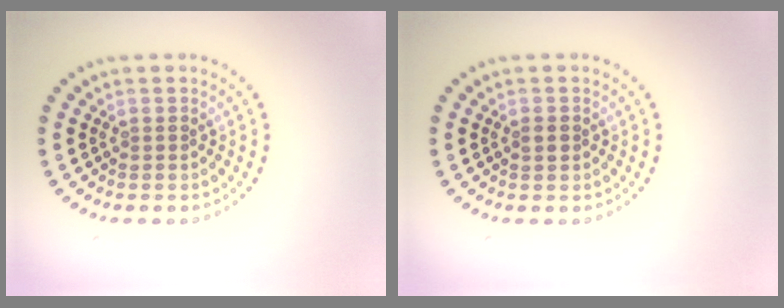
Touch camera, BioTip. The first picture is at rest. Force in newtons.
{"total": 1.2, "press": 1.2, "slide": 0.1}